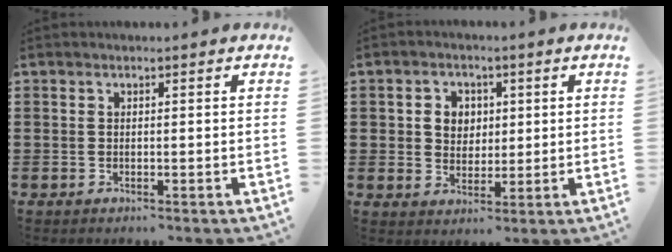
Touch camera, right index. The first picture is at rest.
{"total": 3.9, "force": [0.8, 3.4, 1.6], "torque": [-0.038, 0.009, 0.009]}